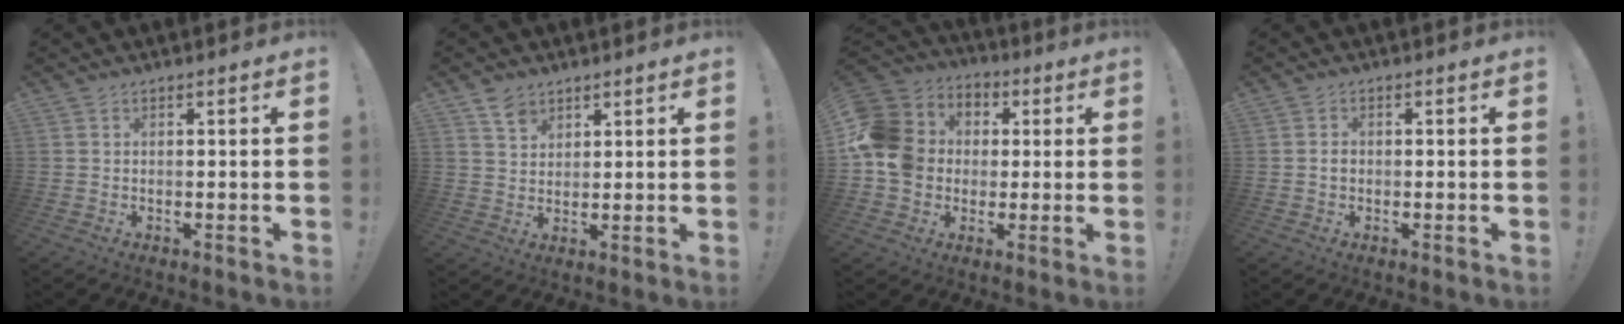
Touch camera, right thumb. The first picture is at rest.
{"total": 4.9, "force": [3.6, 3.1, 1.3], "torque": [-0.021, -0.017, 0.067]}
{"total": 14.7, "force": [0.2, 13.2, 6.5], "torque": [-0.117, 0.011, 0.013]}
{"total": 1.2, "force": [-0.2, 1.1, 0.6], "torque": [-0.004, -0.001, -0.005]}